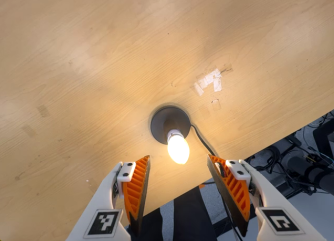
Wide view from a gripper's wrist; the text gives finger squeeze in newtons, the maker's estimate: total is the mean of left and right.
{"total": 0.0}